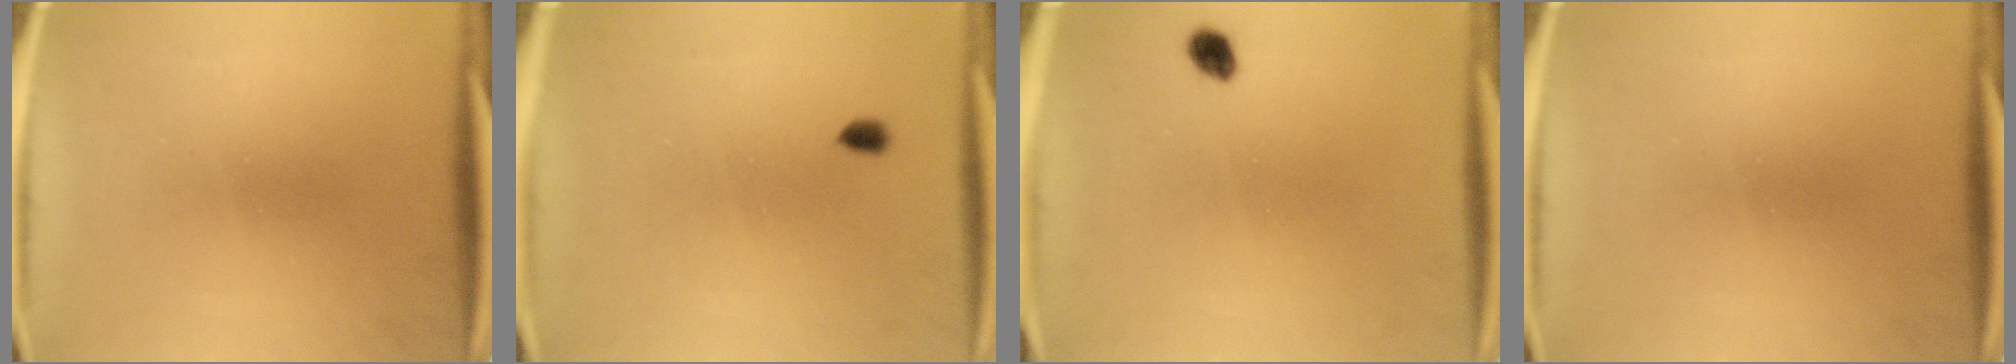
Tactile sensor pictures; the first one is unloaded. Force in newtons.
{"total": 1.2}
{"total": 1.9}
{"total": 0.0}